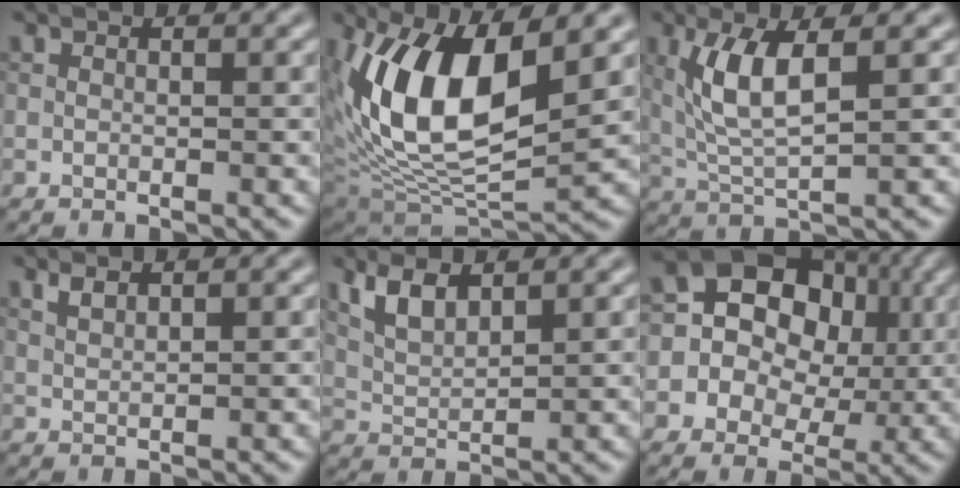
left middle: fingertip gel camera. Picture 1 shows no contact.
{"total": 11.3, "force": [3.1, 5.2, 9.6], "torque": [-0.182, -0.010, 0.059]}
{"total": 5.1, "force": [1.4, 1.4, 4.7], "torque": [-0.103, 0.002, 0.032]}
{"total": 1.0, "force": [0.8, 0.2, 0.5], "torque": [-0.015, 0.001, 0.017]}
{"total": 3.2, "force": [2.0, 1.2, 2.1], "torque": [-0.052, -0.003, 0.044]}
{"total": 12.9, "force": [2.2, 11.6, 5.3], "torque": [-0.111, 0.046, 0.014]}